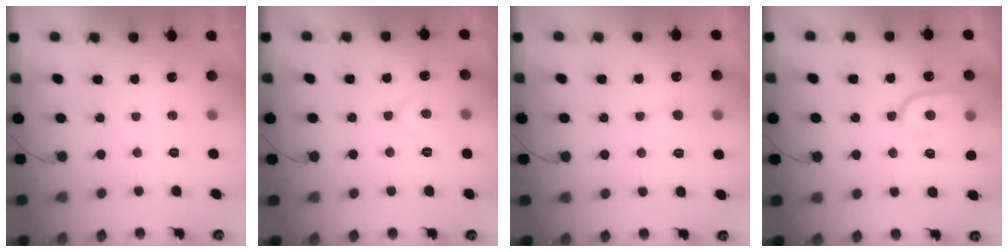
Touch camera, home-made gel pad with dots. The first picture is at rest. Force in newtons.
{"total": 5.5, "press": 5.5, "slide": 0.3}
{"total": 3.5, "press": 3.5, "slide": 0.4}
{"total": 11.9, "press": 11.9, "slide": 1.1}